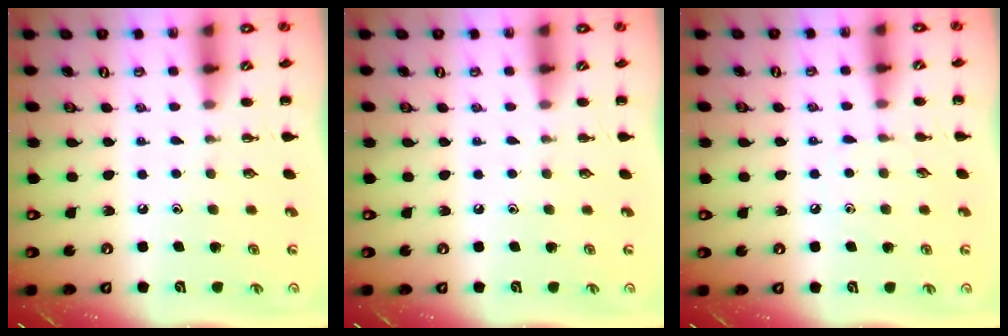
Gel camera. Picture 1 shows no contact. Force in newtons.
{"total": 0.0}
{"total": 4.9, "press": 4.5, "slide": 1.7}